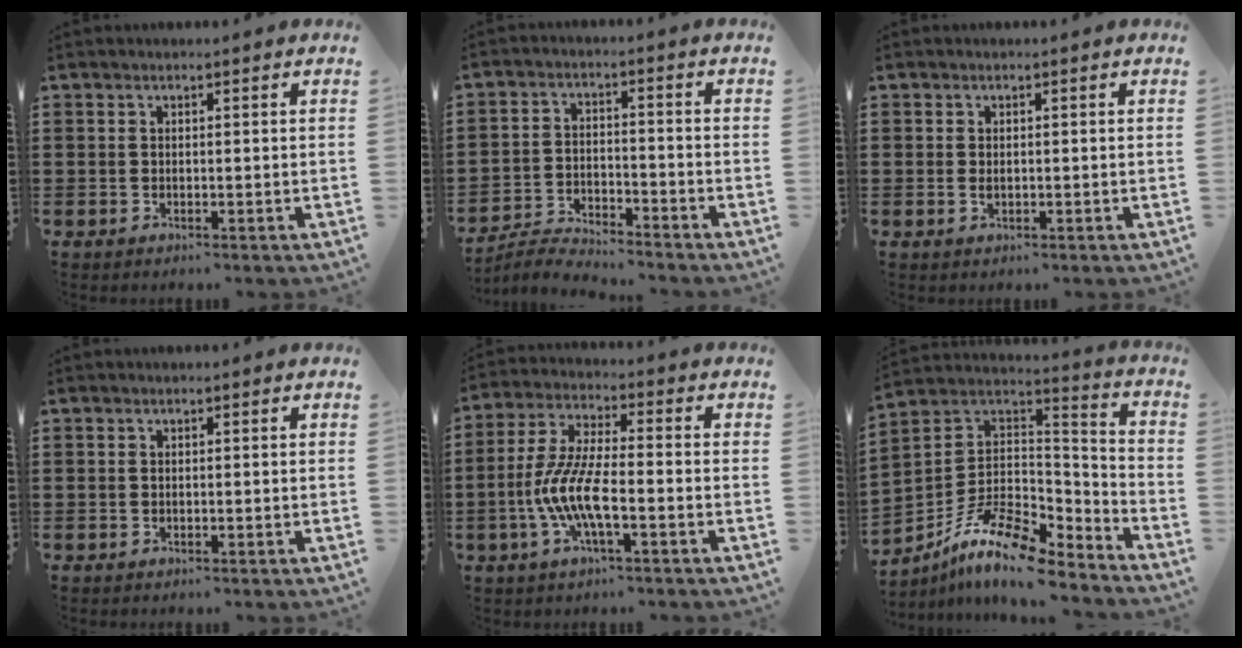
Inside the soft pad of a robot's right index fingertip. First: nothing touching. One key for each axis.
{"total": 4.4, "fx": -4.4, "fy": 0.2, "fz": 0.3, "tx": -0.016, "ty": 0.002, "tz": -0.093}
{"total": 0.9, "fx": 0.0, "fy": 0.4, "fz": 0.8, "tx": -0.017, "ty": 0.000, "tz": 0.000}
{"total": 0.0}
{"total": 9.0, "fx": -2.9, "fy": 2.2, "fz": 8.2, "tx": -0.193, "ty": -0.018, "tz": -0.062}
{"total": 12.3, "fx": -8.8, "fy": 3.7, "fz": 7.7, "tx": -0.156, "ty": 0.016, "tz": -0.168}